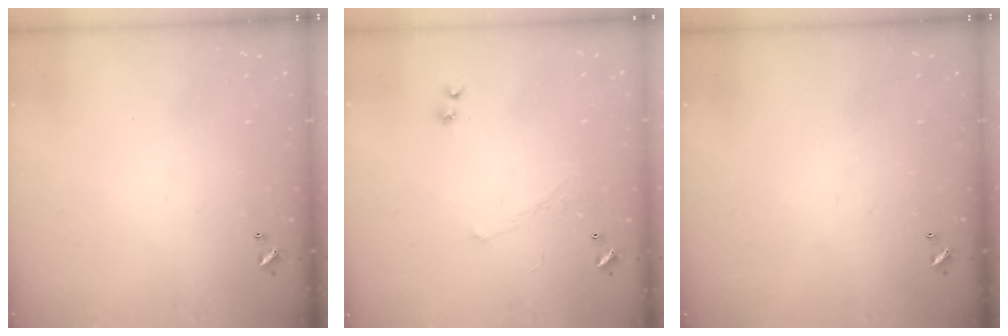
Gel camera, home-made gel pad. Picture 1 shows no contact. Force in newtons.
{"total": 1.2, "press": 1.0, "slide": 0.8}
{"total": 0.0}